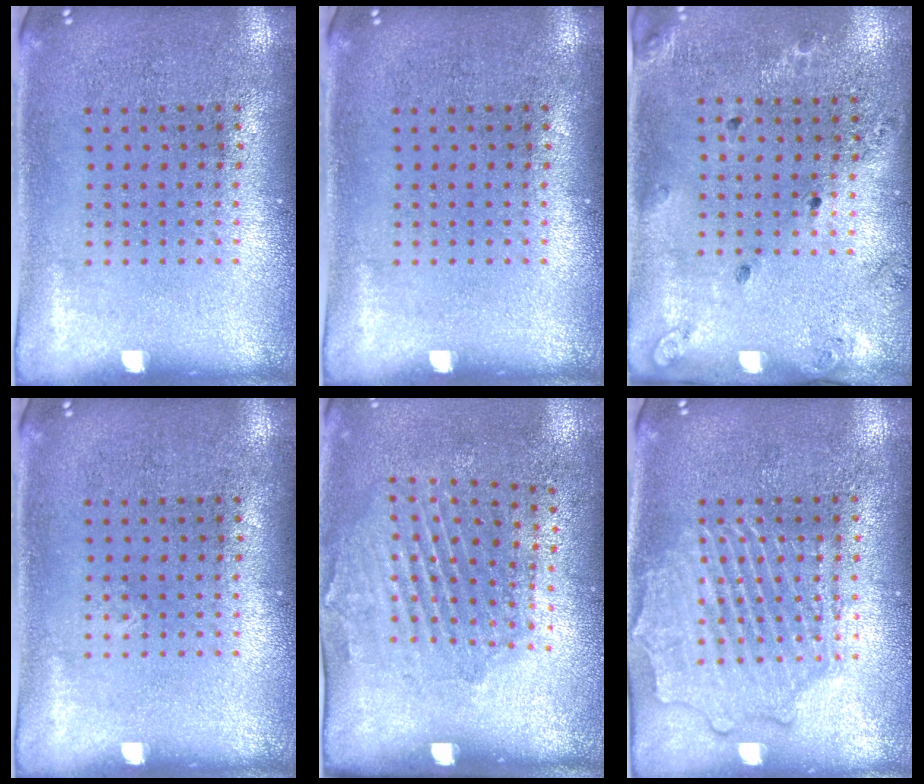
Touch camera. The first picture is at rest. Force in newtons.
{"total": 0.0}
{"total": 1.3, "press": 1.2, "slide": 0.6}
{"total": 0.0}
{"total": 1.9, "press": 1.2, "slide": 1.5}
{"total": 2.9, "press": 2.9, "slide": 0.3}